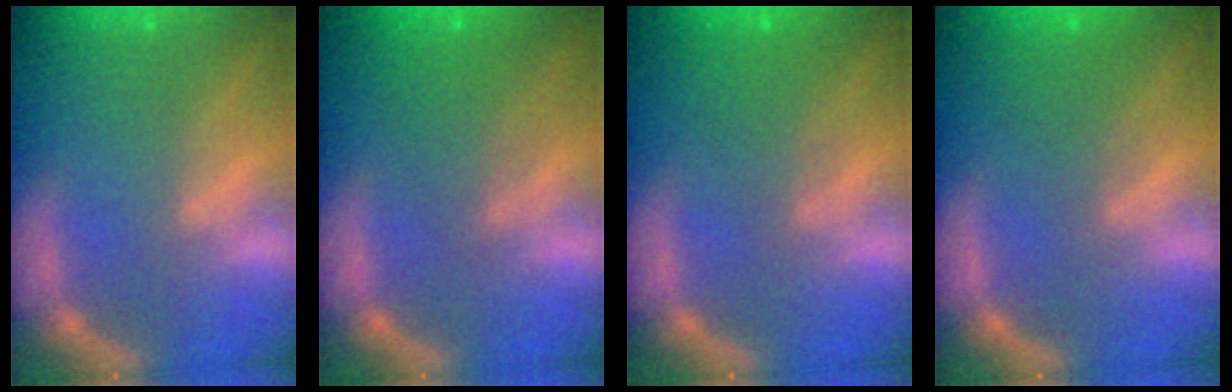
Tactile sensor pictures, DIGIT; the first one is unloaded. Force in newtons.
{"total": 4.1}
{"total": 3.1}
{"total": 2.5}